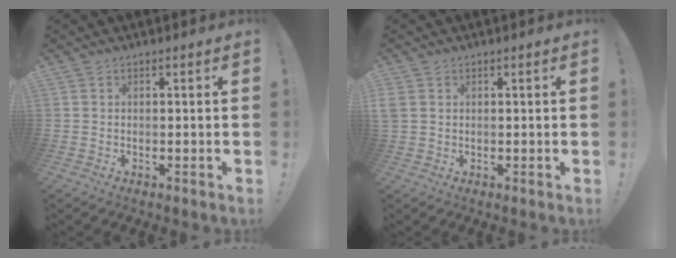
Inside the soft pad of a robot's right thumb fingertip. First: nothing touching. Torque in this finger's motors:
{"motor_torque": [0.13, 0.05, 0.22, 0.01, 0.04]}